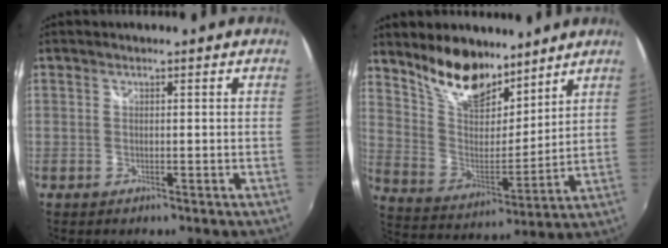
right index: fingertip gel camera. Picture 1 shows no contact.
{"total": 14.7, "force": [11.2, 6.4, 7.0], "torque": [-0.144, 0.010, 0.213]}